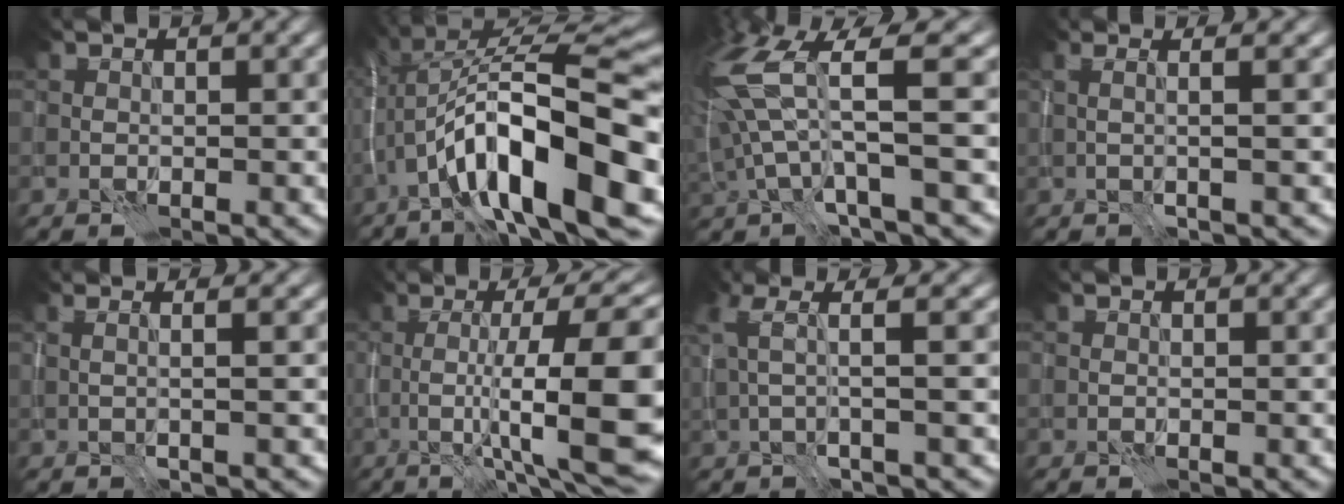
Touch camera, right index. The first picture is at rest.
{"total": 16.1, "force": [-4.6, 5.1, 14.6], "torque": [-0.232, 0.033, -0.075]}
{"total": 9.0, "force": [1.2, 2.4, 8.5], "torque": [-0.183, 0.005, 0.016]}
{"total": 3.5, "force": [0.6, 1.3, 3.2], "torque": [-0.032, 0.016, -0.018]}
{"total": 3.1, "force": [0.7, 1.1, 2.8], "torque": [-0.029, 0.013, -0.019]}
{"total": 14.6, "force": [-1.4, 3.3, 14.1], "torque": [-0.190, 0.017, -0.017]}
{"total": 4.8, "force": [1.4, 1.0, 4.5], "torque": [-0.080, 0.013, 0.021]}
{"total": 0.0}